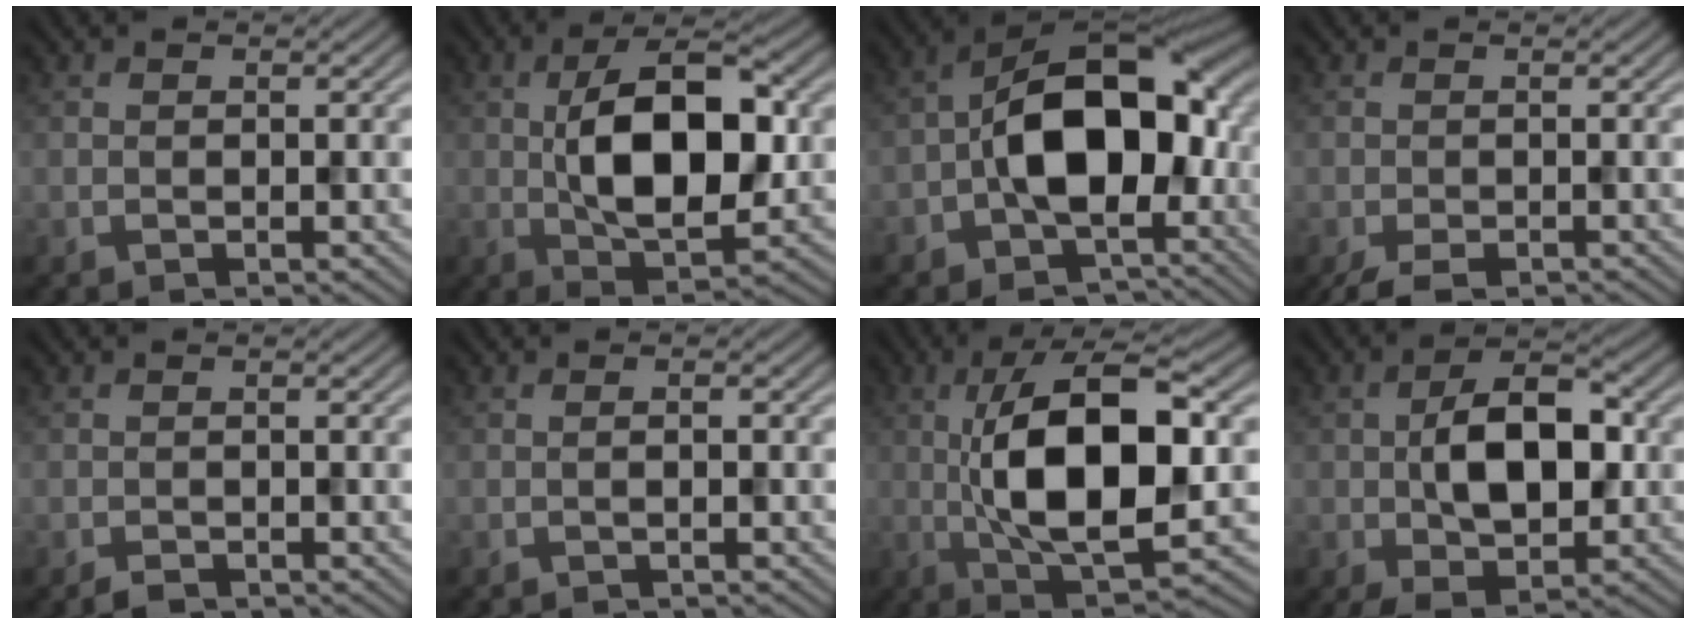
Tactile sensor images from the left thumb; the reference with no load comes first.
{"total": 11.9, "force": [0.2, 5.2, 10.7], "torque": [-0.182, 0.008, 0.004]}
{"total": 14.8, "force": [-2.7, 8.9, 11.5], "torque": [-0.168, 0.012, -0.062]}
{"total": 3.4, "force": [-2.5, 1.4, 1.8], "torque": [-0.043, -0.011, -0.048]}
{"total": 1.2, "force": [-1.0, 0.4, 0.4], "torque": [-0.009, 0.000, -0.021]}
{"total": 0.6, "force": [-0.4, -0.3, 0.4], "torque": [-0.010, 0.005, -0.008]}
{"total": 14.3, "force": [-0.4, 5.0, 13.5], "torque": [-0.242, 0.012, -0.011]}
{"total": 9.2, "force": [-1.3, 5.1, 7.6], "torque": [-0.132, 0.005, -0.025]}